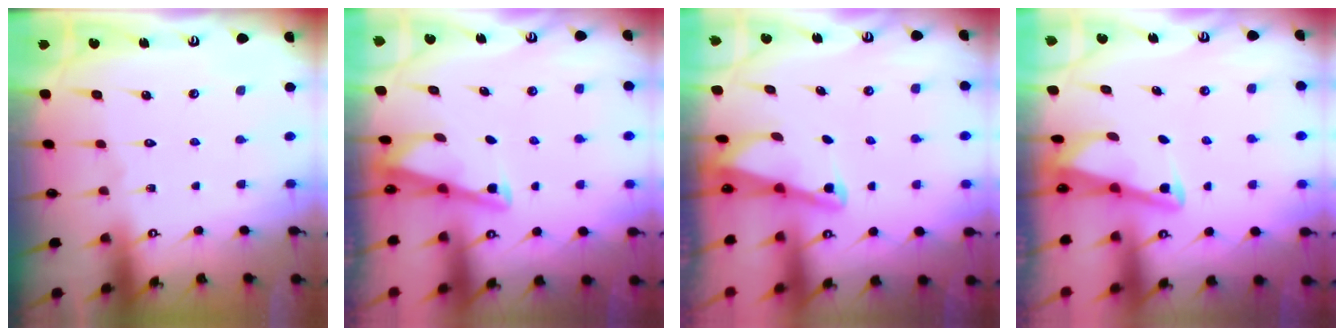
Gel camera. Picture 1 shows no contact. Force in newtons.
{"total": 2.9, "press": 2.8, "slide": 0.4}
{"total": 2.2, "press": 2.1, "slide": 0.4}
{"total": 2.8, "press": 2.8, "slide": 0.4}